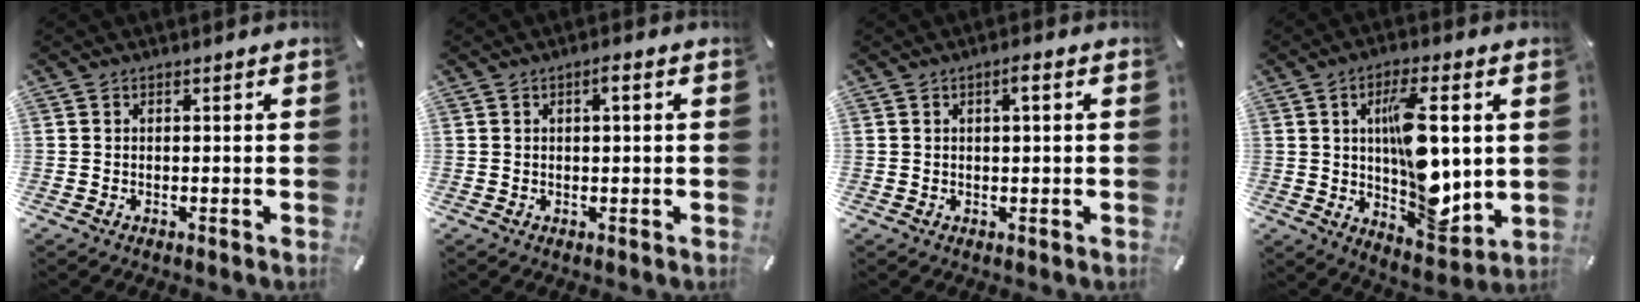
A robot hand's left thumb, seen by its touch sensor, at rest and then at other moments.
{"total": 2.0, "force": [0.5, 0.6, 1.8], "torque": [-0.036, 0.004, 0.007]}
{"total": 2.2, "force": [0.6, 0.5, 2.0], "torque": [-0.040, 0.003, 0.009]}
{"total": 15.6, "force": [2.4, 6.6, 13.9], "torque": [-0.210, -0.021, 0.039]}